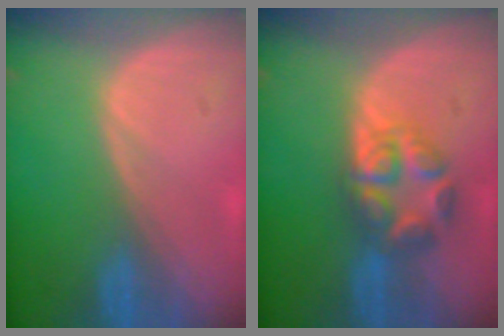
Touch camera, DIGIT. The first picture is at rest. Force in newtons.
{"total": 6.1, "press": 6.1, "slide": 0.1}